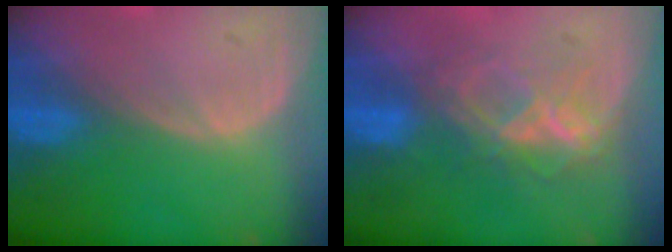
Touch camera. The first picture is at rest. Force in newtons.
{"total": 6.1, "press": 5.8, "slide": 2.0}